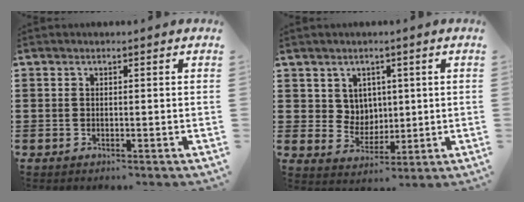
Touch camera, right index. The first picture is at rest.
{"total": 4.6, "force": [2.4, 3.9, 0.6], "torque": [-0.034, 0.005, 0.044]}